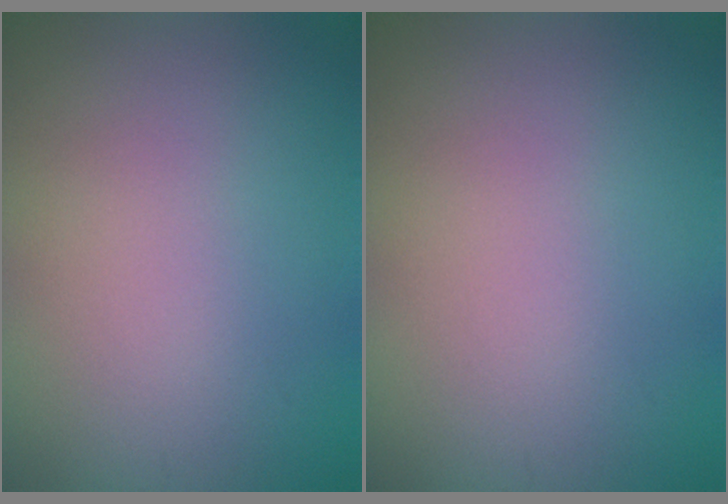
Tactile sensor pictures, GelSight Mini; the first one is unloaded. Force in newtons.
{"total": 0.0}